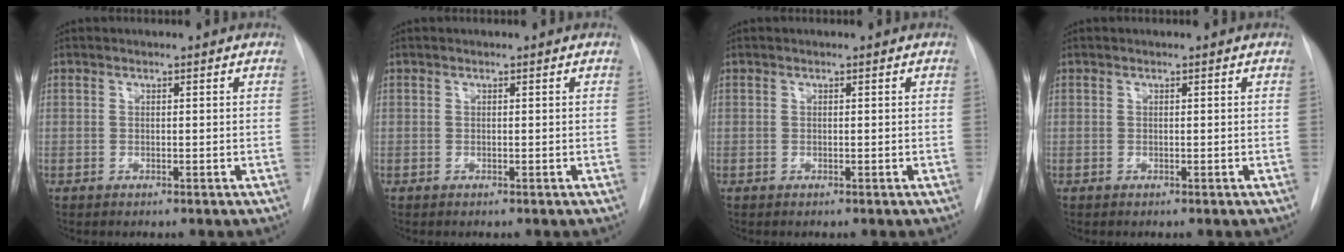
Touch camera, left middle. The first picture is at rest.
{"total": 0.0}
{"total": 0.0}
{"total": 0.0}